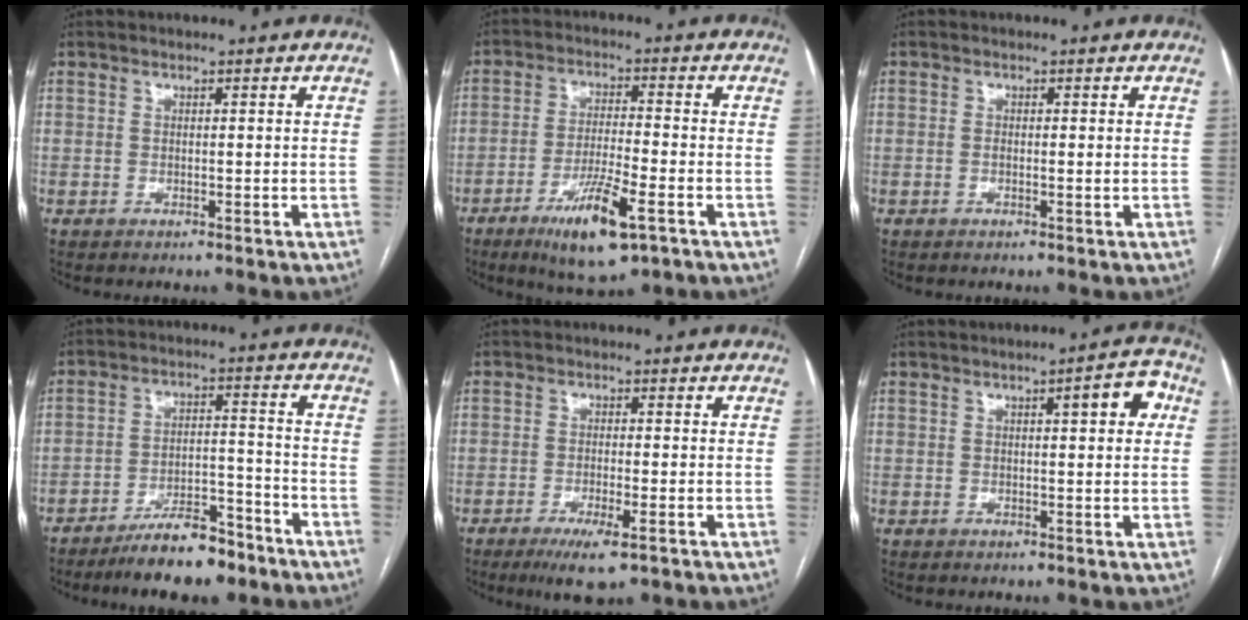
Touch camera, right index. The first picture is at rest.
{"total": 10.5, "force": [-5.5, 1.6, 8.9], "torque": [-0.163, -0.019, -0.090]}
{"total": 1.1, "force": [0.0, 0.3, 1.0], "torque": [-0.021, -0.002, 0.001]}
{"total": 9.7, "force": [-7.7, 2.8, 5.3], "torque": [-0.082, 0.009, -0.130]}
{"total": 5.4, "force": [-3.0, 0.7, 4.4], "torque": [-0.080, -0.013, -0.047]}
{"total": 5.1, "force": [1.5, 1.1, 4.7], "torque": [-0.060, 0.015, 0.016]}